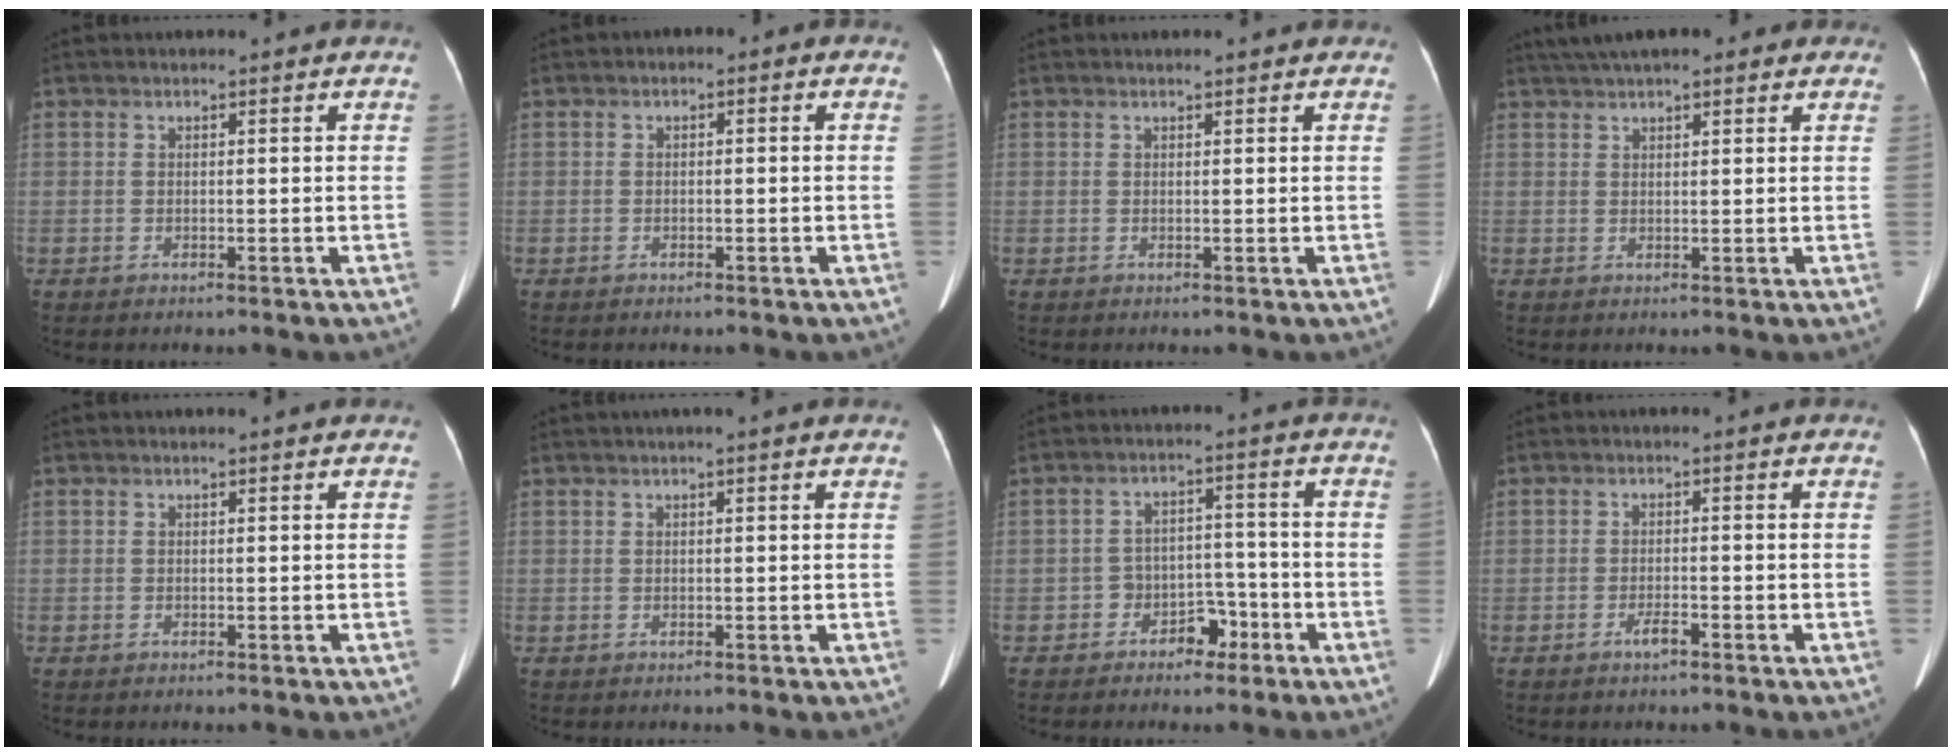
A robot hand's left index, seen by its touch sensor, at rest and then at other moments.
{"total": 1.1, "force": [-0.6, 0.8, 0.6], "torque": [-0.002, 0.010, -0.012]}
{"total": 1.0, "force": [0.8, 0.3, 0.6], "torque": [-0.012, 0.008, 0.009]}
{"total": 8.7, "force": [6.5, 2.8, 5.1], "torque": [-0.073, 0.040, 0.098]}
{"total": 0.9, "force": [0.8, 0.1, 0.3], "torque": [-0.008, 0.018, 0.007]}
{"total": 1.3, "force": [1.0, -0.3, 0.8], "torque": [-0.013, 0.015, 0.021]}
{"total": 4.5, "force": [-2.8, 3.0, 1.9], "torque": [-0.022, 0.021, -0.042]}
{"total": 1.6, "force": [-1.1, 0.2, 1.1], "torque": [-0.022, -0.001, -0.020]}